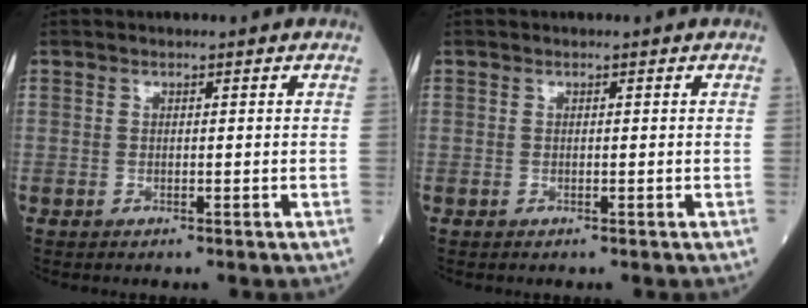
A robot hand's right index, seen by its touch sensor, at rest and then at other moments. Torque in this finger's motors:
{"motor_torque": [0.02, 0.00, 0.01, -0.01]}